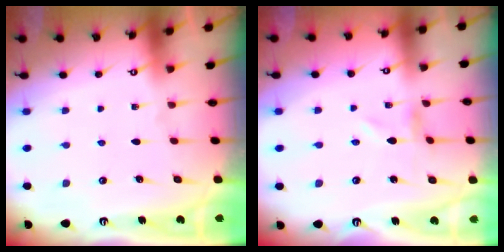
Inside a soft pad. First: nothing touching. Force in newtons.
{"total": 0.0}